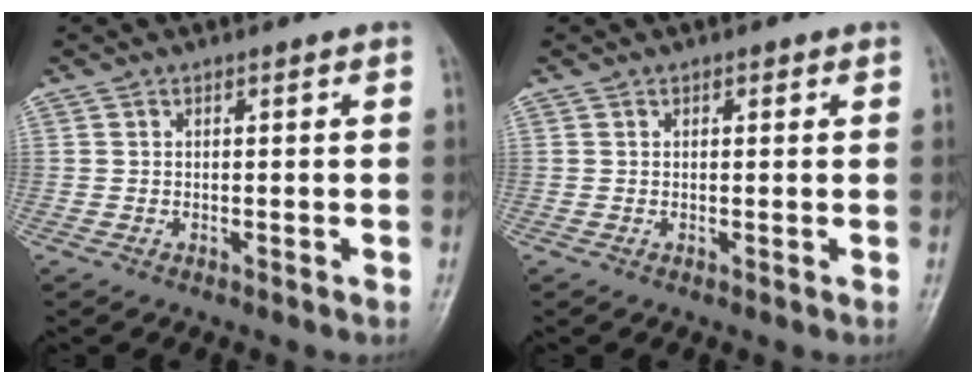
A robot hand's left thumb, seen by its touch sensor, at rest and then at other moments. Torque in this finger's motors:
{"motor_torque": [0.02, 0.71, -0.36, -0.12, -0.03]}